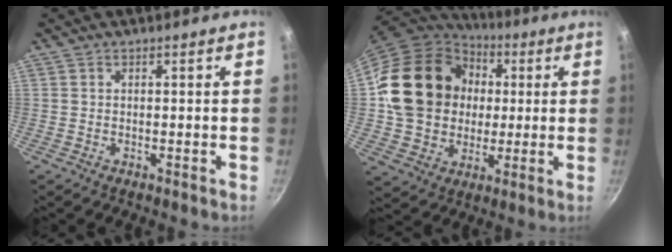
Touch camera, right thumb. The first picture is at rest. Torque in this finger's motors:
{"motor_torque": [1.17, 3.83, 1.38, -1.30, 0.56]}